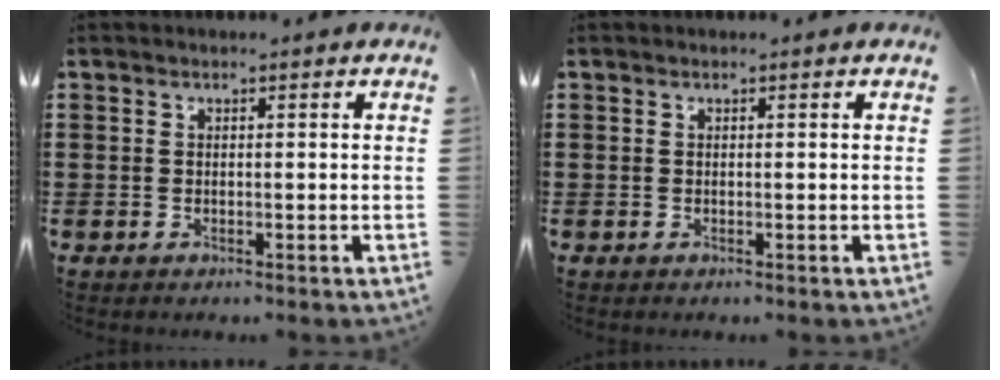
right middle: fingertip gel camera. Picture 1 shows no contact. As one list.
[{"total": 0.0}]